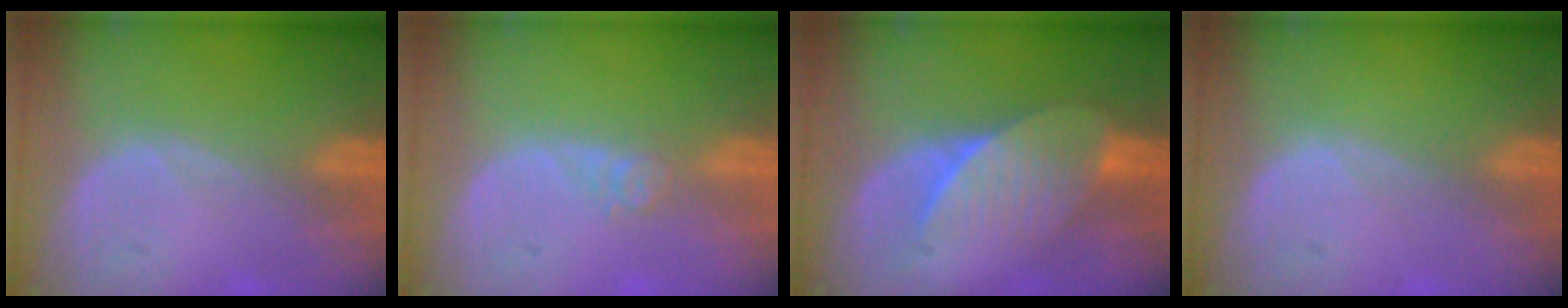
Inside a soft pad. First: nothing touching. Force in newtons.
{"total": 2.4, "press": 2.0, "slide": 1.3}
{"total": 7.4, "press": 6.9, "slide": 2.6}
{"total": 0.0}